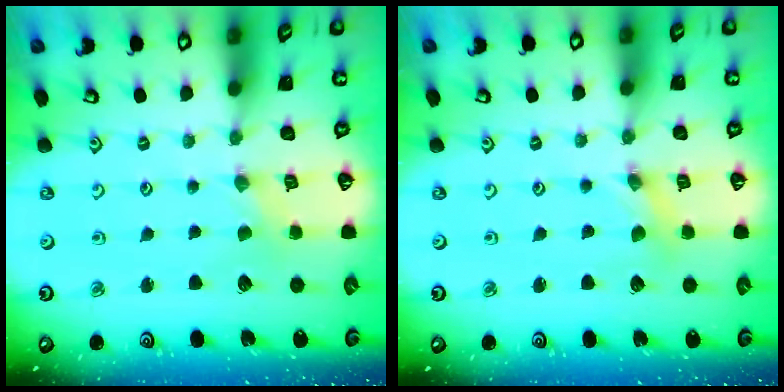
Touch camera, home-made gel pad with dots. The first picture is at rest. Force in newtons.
{"total": 1.5, "press": 1.4, "slide": 0.3}